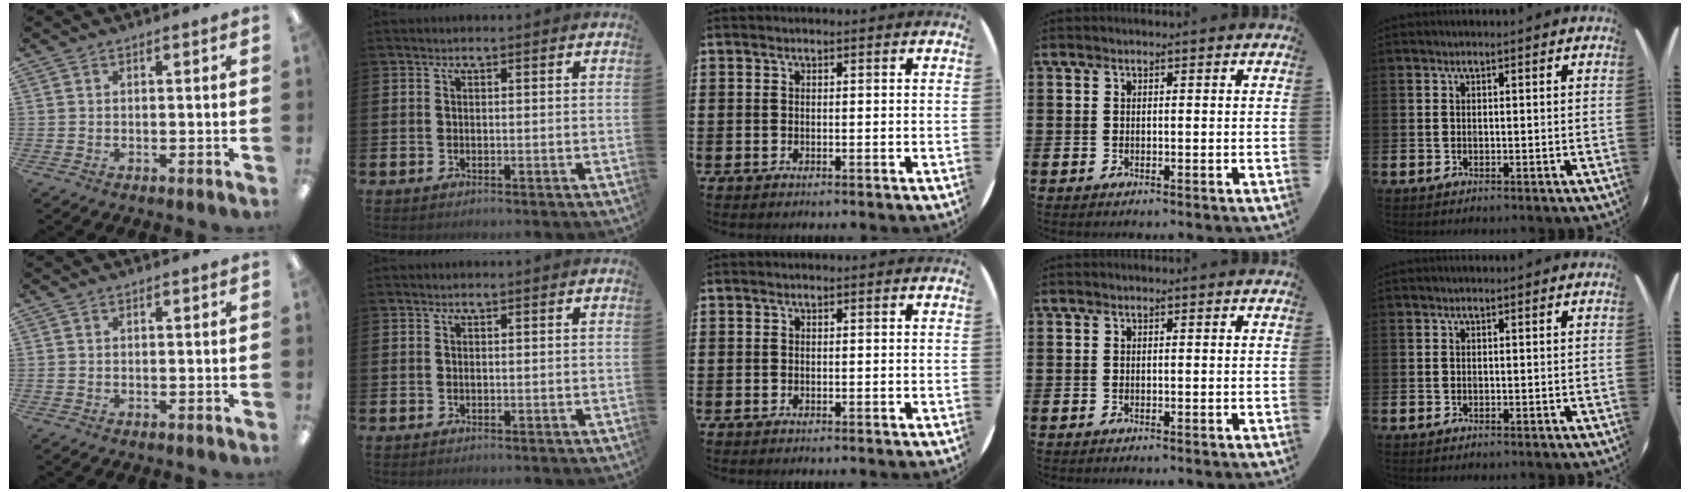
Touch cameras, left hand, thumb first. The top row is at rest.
{"thumb": {"total": 0.5, "force": [0.1, 0.4, 0.4], "torque": [-0.008, 0.003, 0.002]}}